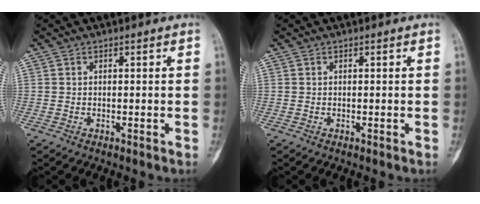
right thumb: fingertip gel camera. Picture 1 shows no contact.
{"total": 0.0}